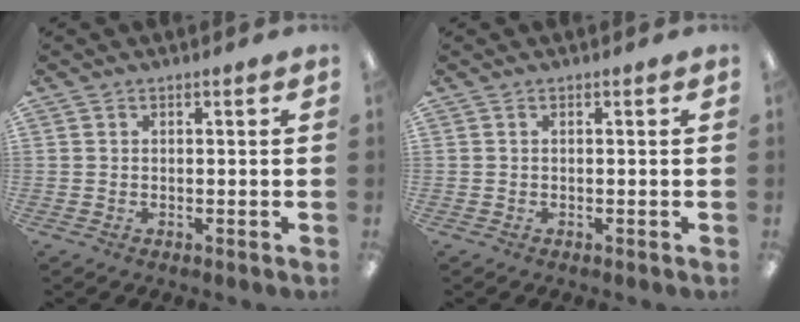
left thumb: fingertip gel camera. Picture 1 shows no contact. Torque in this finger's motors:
{"motor_torque": [-0.03, 0.02, 0.00, 0.00, 0.00]}